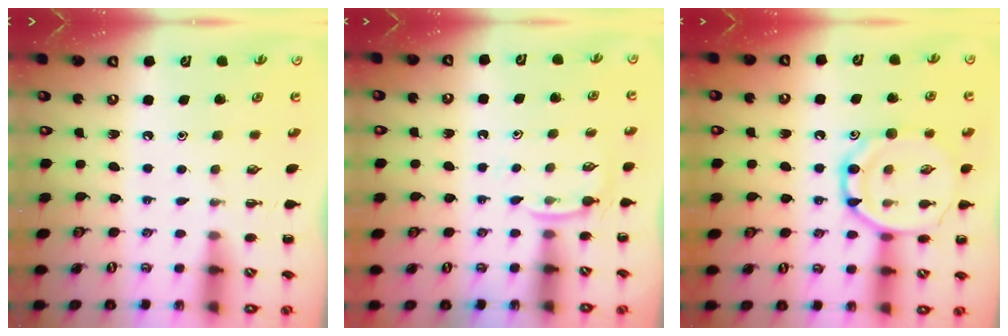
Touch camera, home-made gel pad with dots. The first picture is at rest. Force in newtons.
{"total": 4.6, "press": 4.4, "slide": 1.3}
{"total": 15.2, "press": 15.2, "slide": 0.8}